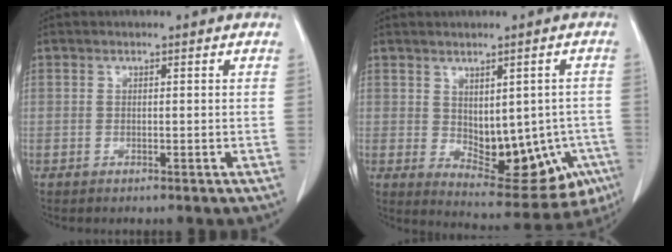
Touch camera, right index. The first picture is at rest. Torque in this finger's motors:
{"motor_torque": [0.23, -0.03, 0.07, 0.02]}